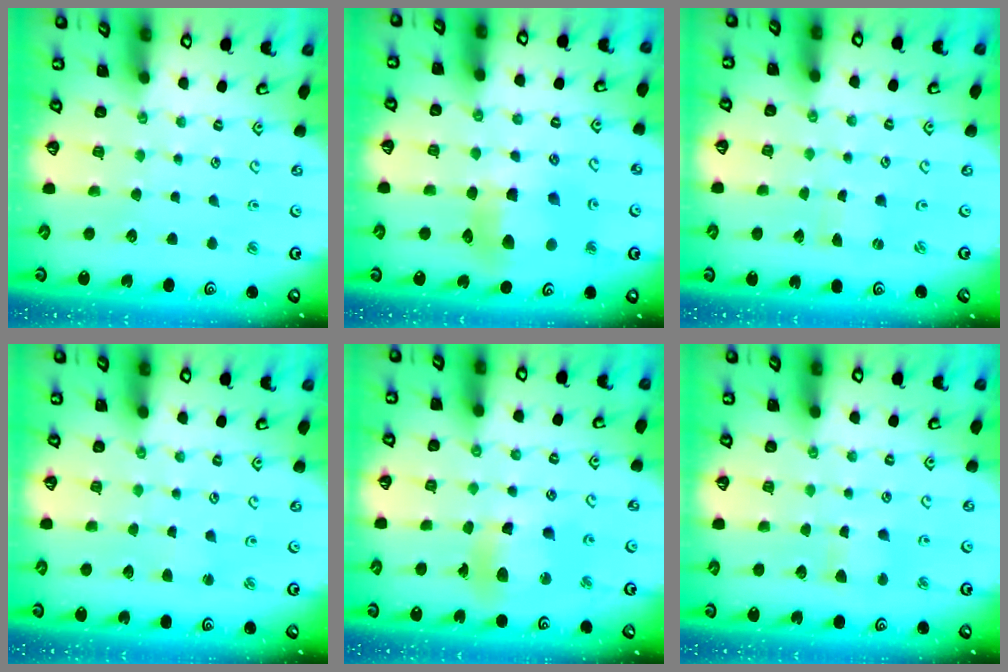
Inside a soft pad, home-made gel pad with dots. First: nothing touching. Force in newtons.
{"total": 9.2, "press": 9.2, "slide": 1.1}
{"total": 0.0}
{"total": 2.3, "press": 2.3, "slide": 0.2}
{"total": 11.7, "press": 11.6, "slide": 1.4}
{"total": 3.9, "press": 3.9, "slide": 0.5}